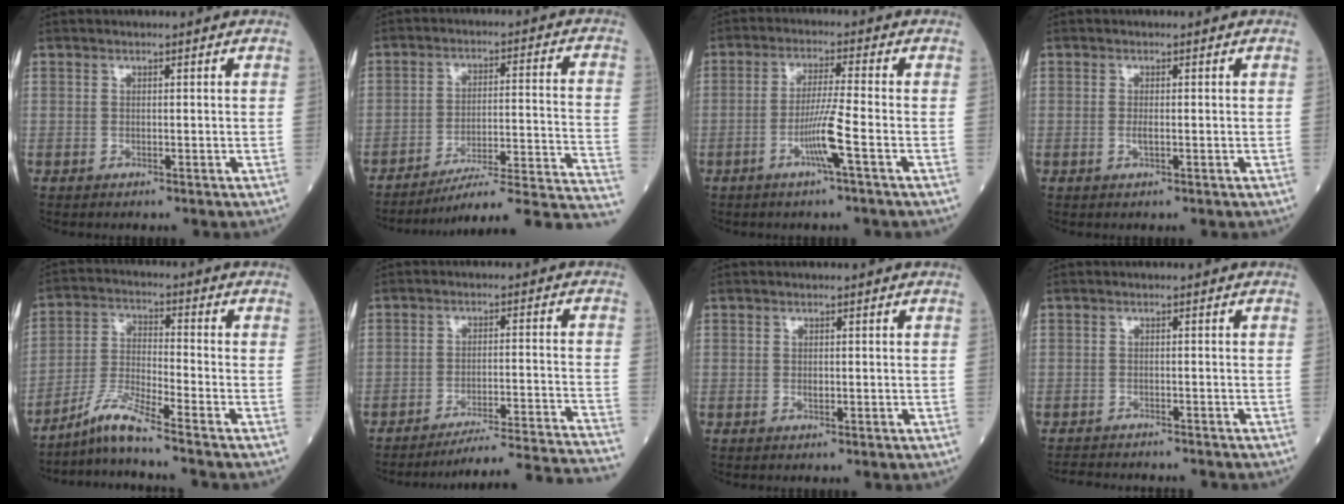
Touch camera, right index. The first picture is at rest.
{"total": 19.7, "force": [-17.7, -0.6, 8.7], "torque": [-0.056, 0.013, -0.240]}
{"total": 5.8, "force": [-2.3, -1.1, 5.2], "torque": [-0.102, -0.006, -0.047]}
{"total": 0.9, "force": [-0.2, 0.1, 0.9], "torque": [-0.022, -0.002, -0.002]}
{"total": 6.6, "force": [-5.7, -1.4, 3.0], "torque": [-0.071, -0.020, -0.113]}
{"total": 20.6, "force": [-19.7, -3.2, 5.2], "torque": [-0.026, -0.029, -0.260]}
{"total": 0.6, "force": [-0.1, 0.3, 0.5], "torque": [-0.013, -0.001, 0.000]}
{"total": 6.9, "force": [-6.5, 1.2, 2.0], "torque": [-0.029, -0.008, -0.092]}